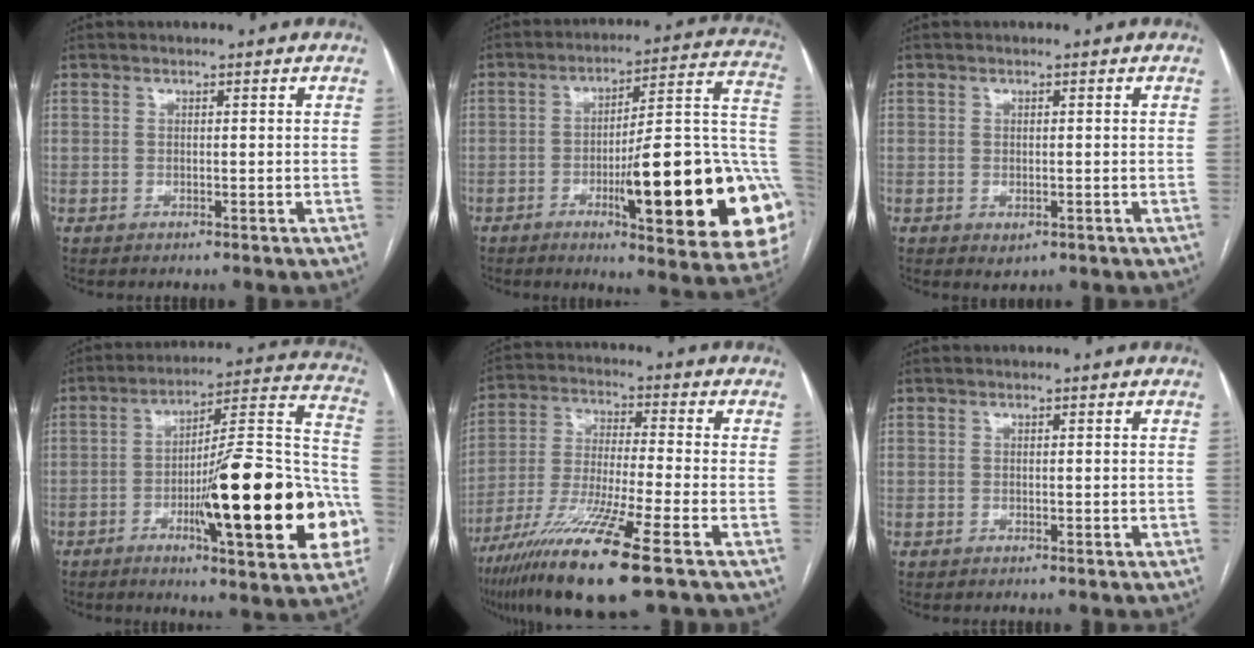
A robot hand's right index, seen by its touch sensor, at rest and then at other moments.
{"total": 26.1, "force": [-6.2, 3.8, 25.1], "torque": [-0.253, 0.002, -0.080]}
{"total": 1.7, "force": [-0.7, 0.9, 1.3], "torque": [-0.016, -0.003, -0.001]}
{"total": 24.9, "force": [-7.4, 3.1, 23.6], "torque": [-0.285, 0.007, -0.101]}
{"total": 16.3, "force": [-9.4, 0.1, 13.4], "torque": [-0.268, -0.046, -0.172]}
{"total": 0.0}